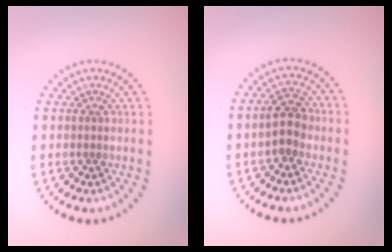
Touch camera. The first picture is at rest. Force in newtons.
{"total": 2.6, "press": 2.5, "slide": 0.7}